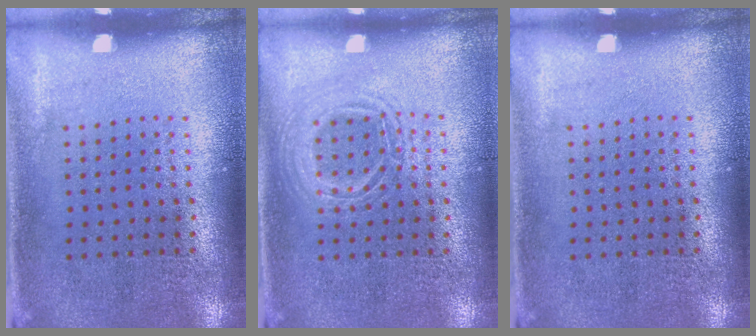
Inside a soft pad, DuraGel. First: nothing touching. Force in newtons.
{"total": 1.2, "press": 1.1, "slide": 0.3}
{"total": 0.0}